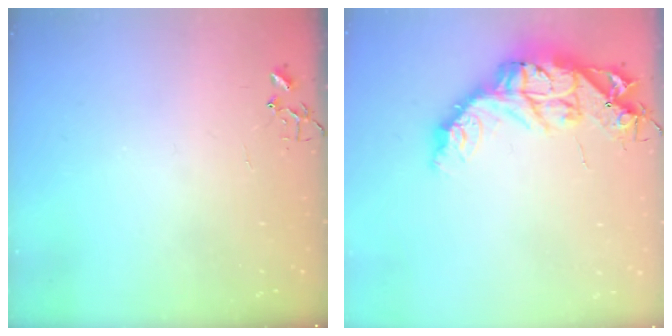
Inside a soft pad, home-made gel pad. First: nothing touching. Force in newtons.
{"total": 15.6, "press": 15.5, "slide": 1.3}